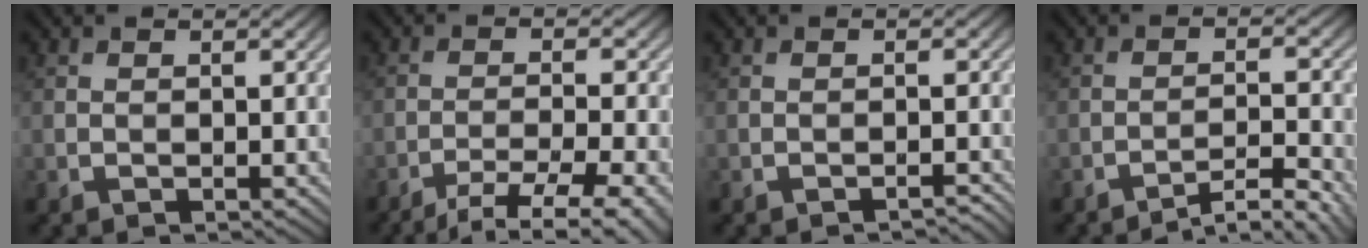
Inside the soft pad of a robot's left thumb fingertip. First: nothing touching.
{"total": 5.8, "force": [-4.2, 0.6, 3.9], "torque": [-0.070, -0.003, -0.064]}
{"total": 1.4, "force": [-1.4, -0.2, 0.0], "torque": [0.006, 0.008, -0.023]}
{"total": 3.6, "force": [-3.2, -0.3, 1.6], "torque": [-0.025, 0.010, -0.048]}